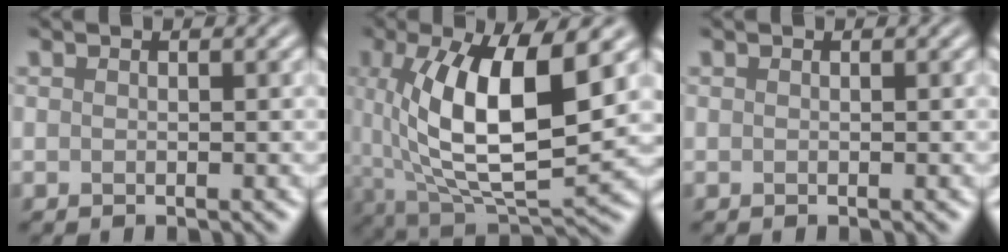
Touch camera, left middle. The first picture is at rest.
{"total": 11.6, "force": [1.6, 4.3, 10.6], "torque": [-0.184, -0.006, 0.029]}
{"total": 0.0}